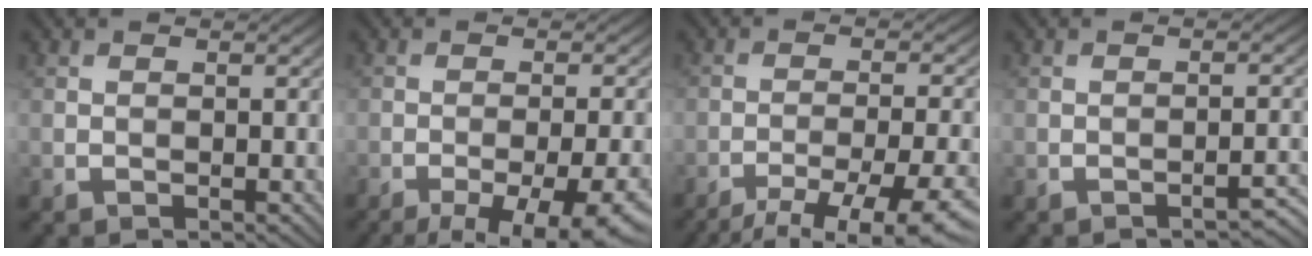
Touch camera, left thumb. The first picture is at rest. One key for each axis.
{"total": 13.8, "fx": -8.9, "fy": 4.1, "fz": 9.7, "tx": -0.127, "ty": -0.010, "tz": -0.104}
{"total": 11.0, "fx": -8.1, "fy": 2.4, "fz": 6.9, "tx": -0.122, "ty": -0.010, "tz": -0.109}
{"total": 2.3, "fx": -1.9, "fy": 0.3, "fz": 1.3, "tx": -0.014, "ty": 0.010, "tz": -0.028}